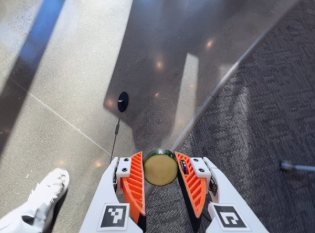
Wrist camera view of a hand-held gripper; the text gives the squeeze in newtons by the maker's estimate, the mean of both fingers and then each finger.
{"total": 8.5, "left": 8.1, "right": 8.9}